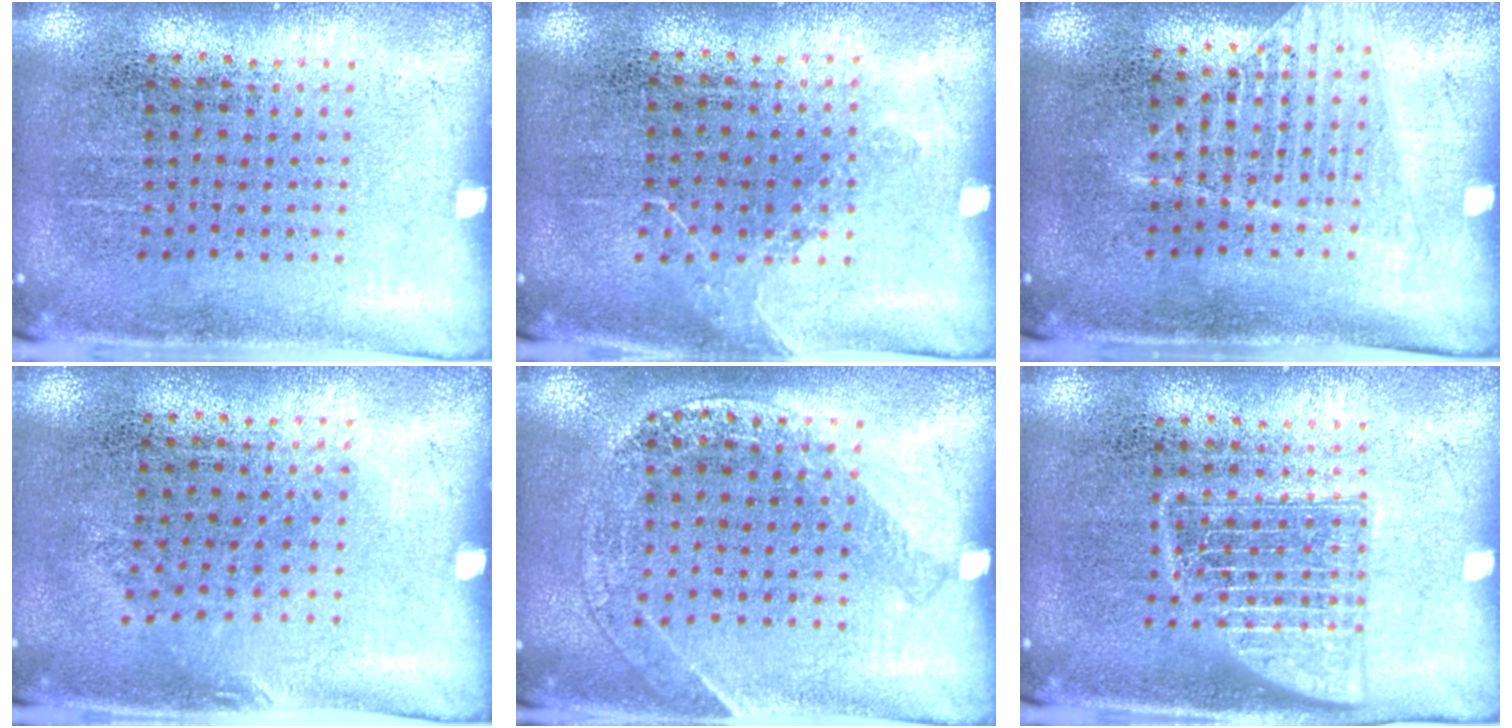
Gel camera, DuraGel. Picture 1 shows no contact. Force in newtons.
{"total": 0.9, "press": 0.7, "slide": 0.6}
{"total": 1.2, "press": 1.2, "slide": 0.0}
{"total": 0.8, "press": 0.6, "slide": 0.5}
{"total": 1.3, "press": 1.3, "slide": 0.1}
{"total": 2.6, "press": 2.5, "slide": 0.4}